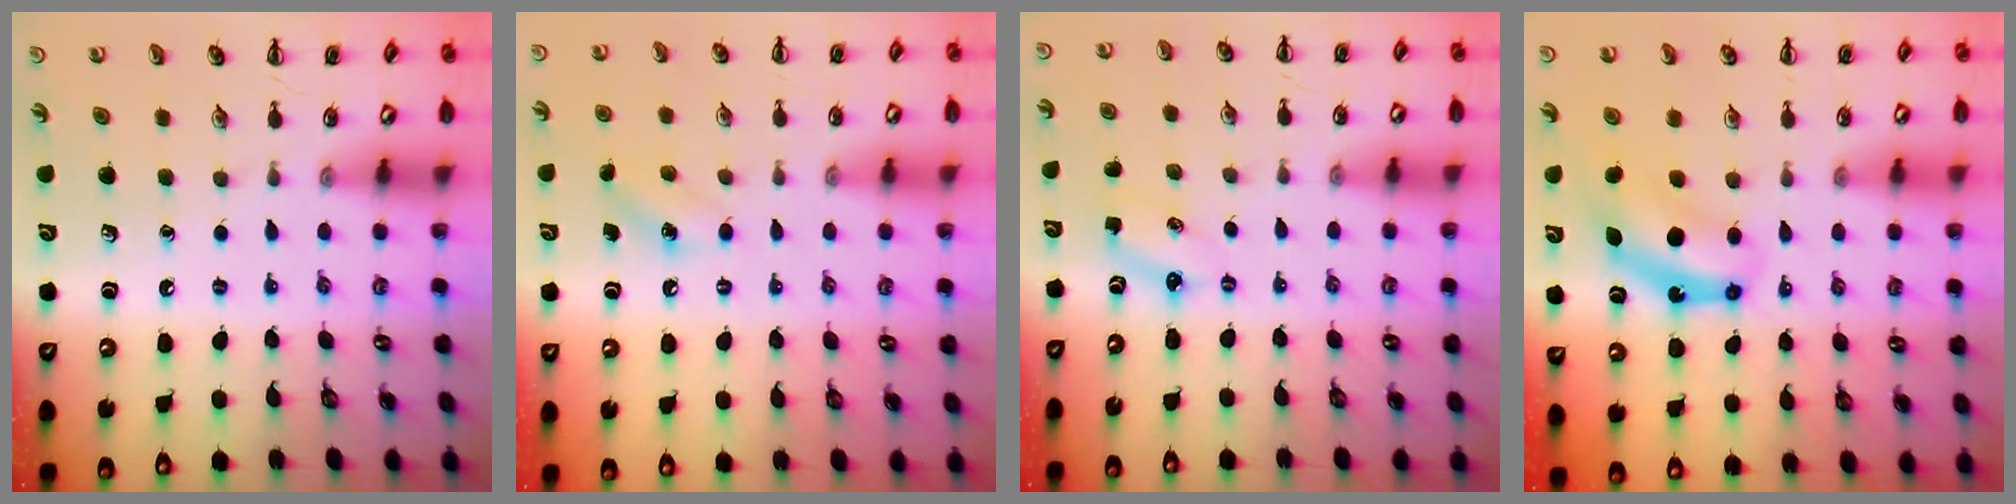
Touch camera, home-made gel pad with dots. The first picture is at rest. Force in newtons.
{"total": 5.3, "press": 5.1, "slide": 1.2}
{"total": 2.9, "press": 2.8, "slide": 0.7}
{"total": 6.9, "press": 6.9, "slide": 0.2}